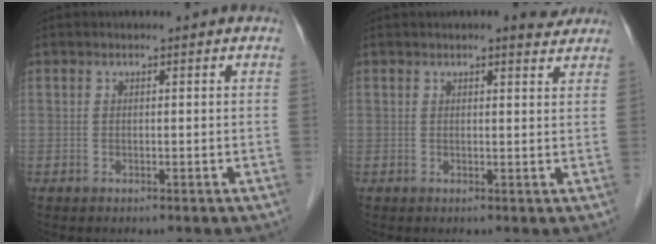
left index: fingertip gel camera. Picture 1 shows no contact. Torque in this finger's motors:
{"motor_torque": [0.57, -0.48, 0.16, 0.00]}